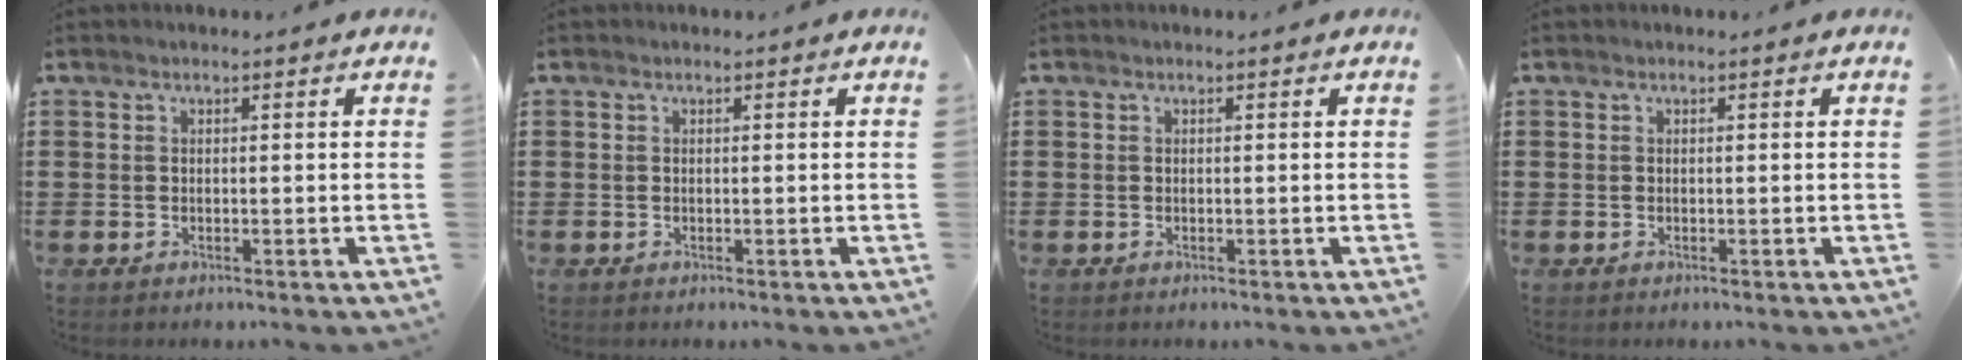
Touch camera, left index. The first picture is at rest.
{"total": 0.0}
{"total": 0.0}
{"total": 0.0}